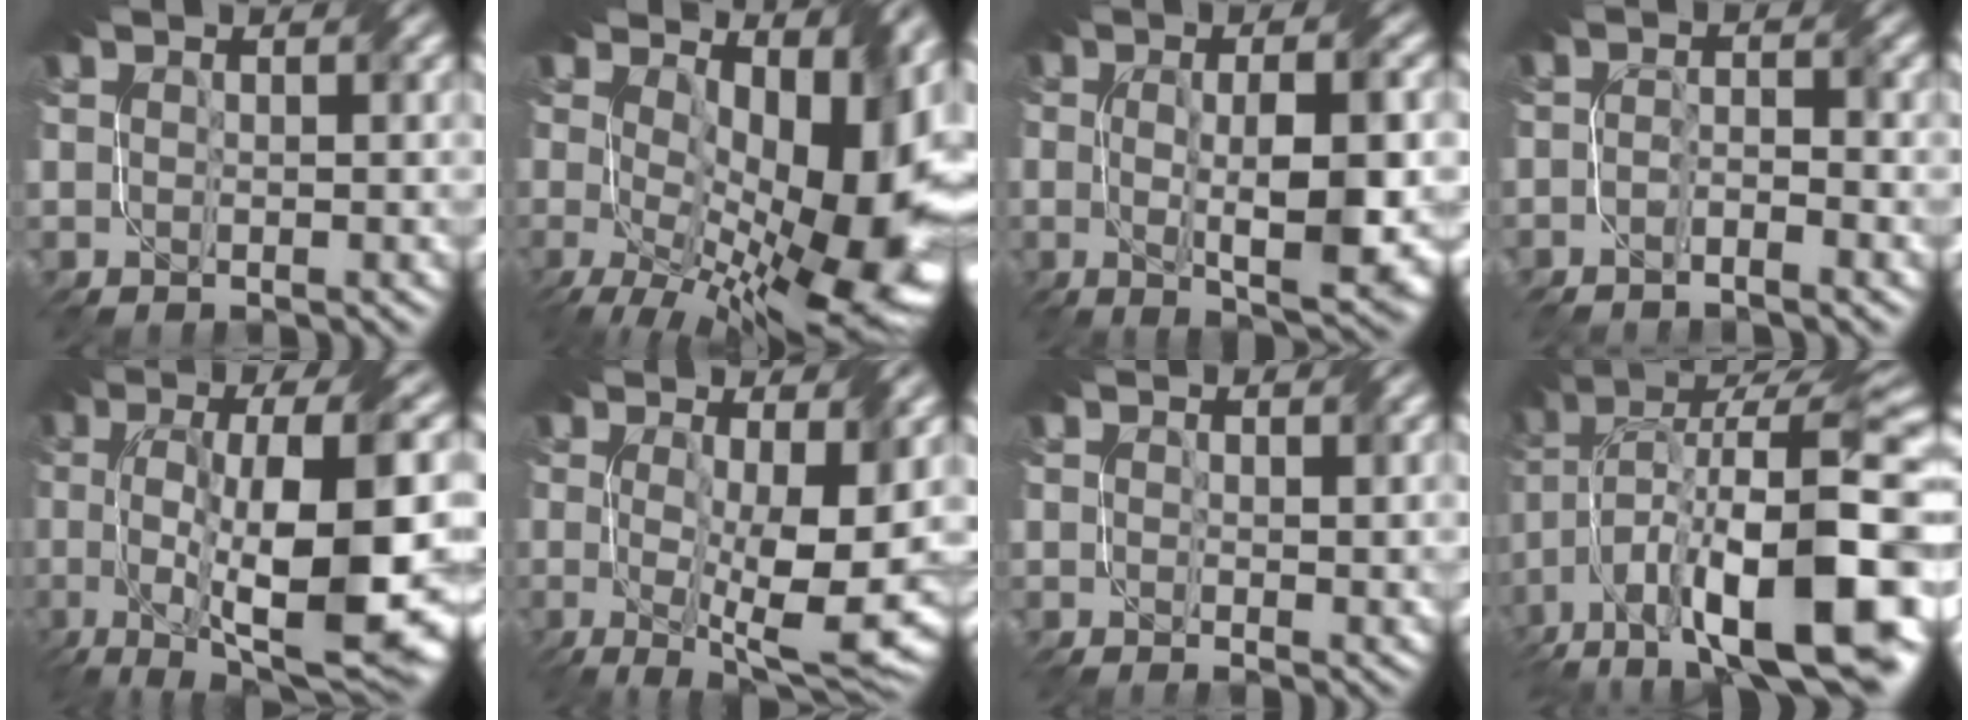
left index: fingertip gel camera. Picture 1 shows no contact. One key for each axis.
{"total": 15.5, "fx": 0.3, "fy": 8.8, "fz": 12.7, "tx": -0.186, "ty": -0.017, "tz": 0.018}
{"total": 8.4, "fx": -0.9, "fy": 2.5, "fz": 7.9, "tx": -0.127, "ty": -0.005, "tz": -0.011}
{"total": 2.3, "fx": -1.7, "fy": 0.4, "fz": 1.5, "tx": -0.033, "ty": -0.002, "tz": -0.035}
{"total": 14.1, "fx": -2.7, "fy": 4.8, "fz": 13.0, "tx": -0.209, "ty": -0.009, "tz": -0.042}
{"total": 10.7, "fx": -0.8, "fy": 4.1, "fz": 9.9, "tx": -0.148, "ty": -0.018, "tz": -0.007}
{"total": 1.6, "fx": 0.6, "fy": 0.9, "fz": 1.2, "tx": -0.022, "ty": -0.009, "tz": 0.009}
{"total": 16.6, "fx": -4.4, "fy": 7.8, "fz": 14.0, "tx": -0.247, "ty": 0.021, "tz": -0.077}